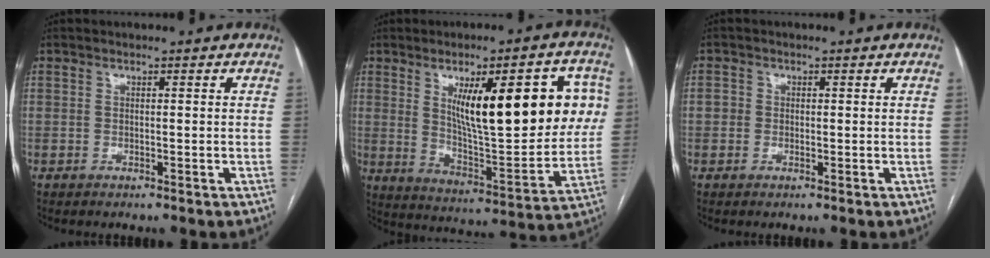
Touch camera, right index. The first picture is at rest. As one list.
[{"total": 21.4, "force": [5.8, 5.5, 19.9], "torque": [-0.277, 0.011, 0.094]}, {"total": 1.3, "force": [-0.2, 1.2, 0.5], "torque": [-0.006, 0.006, -0.004]}]